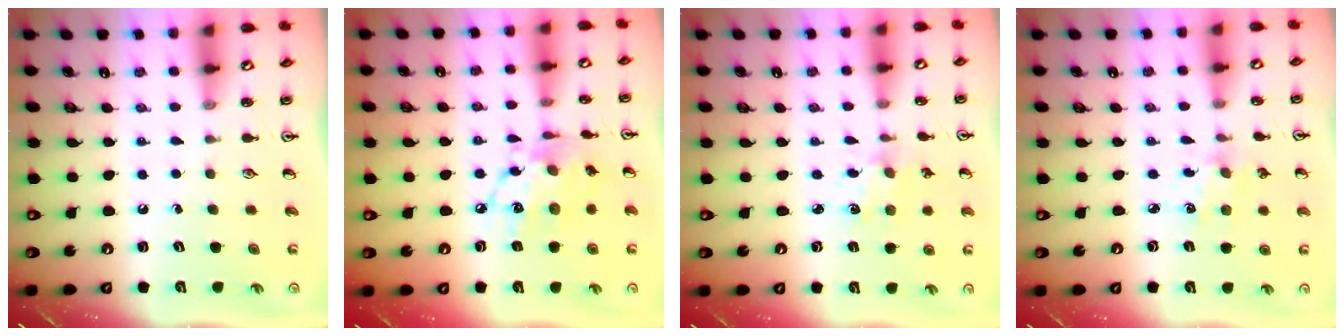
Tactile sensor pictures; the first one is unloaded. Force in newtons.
{"total": 14.0, "press": 14.0, "slide": 1.2}
{"total": 2.3, "press": 2.3, "slide": 0.4}
{"total": 2.6, "press": 2.5, "slide": 0.5}